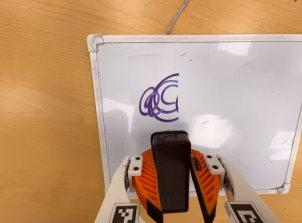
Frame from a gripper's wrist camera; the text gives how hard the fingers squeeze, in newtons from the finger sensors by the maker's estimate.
{"total": 11.9, "left": 11.2, "right": 12.7}